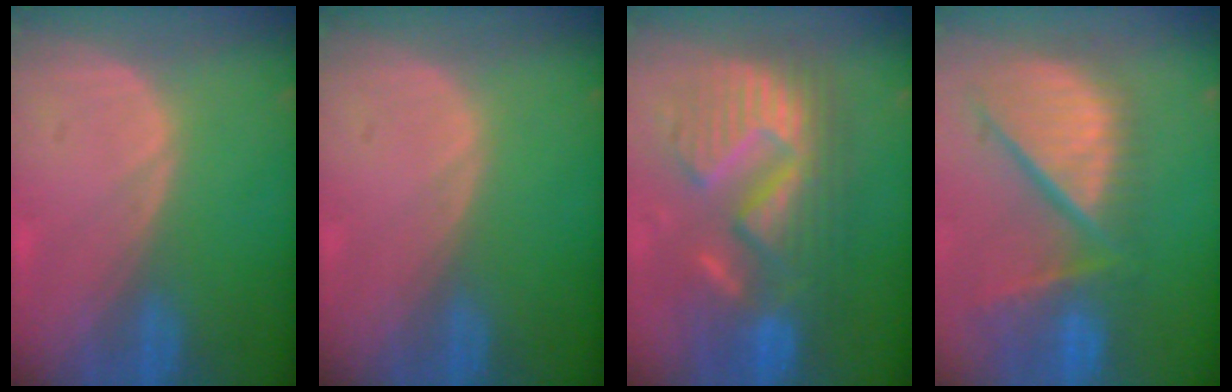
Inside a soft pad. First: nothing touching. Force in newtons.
{"total": 0.0}
{"total": 12.7, "press": 12.7, "slide": 1.3}
{"total": 13.1, "press": 10.9, "slide": 7.3}